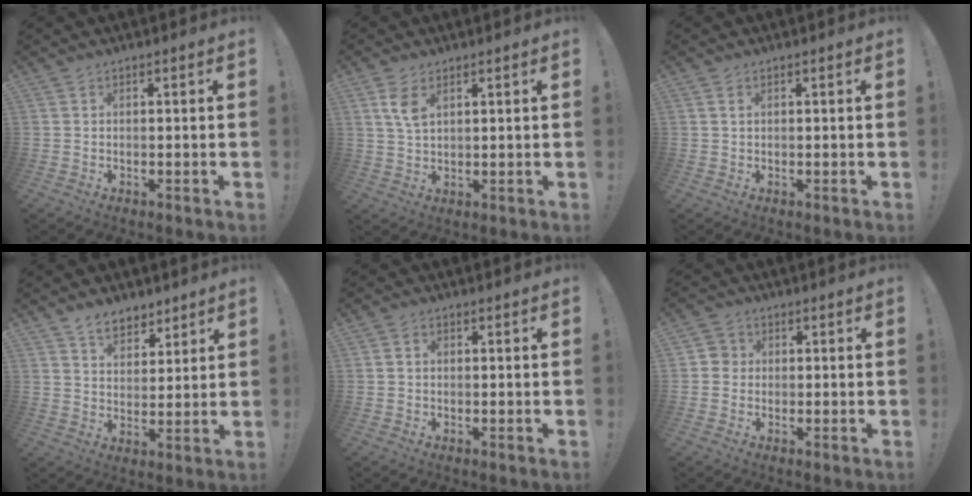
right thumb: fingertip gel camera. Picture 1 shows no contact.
{"total": 5.4, "force": [2.5, 2.6, 3.9], "torque": [-0.065, -0.009, 0.045]}
{"total": 0.9, "force": [0.4, 0.4, 0.7], "torque": [-0.006, -0.002, 0.005]}
{"total": 7.4, "force": [5.6, 4.3, 2.2], "torque": [-0.036, -0.034, 0.107]}
{"total": 1.2, "force": [-0.2, 1.0, 0.7], "torque": [-0.004, 0.002, -0.004]}
{"total": 3.3, "force": [-0.4, 3.1, 0.9], "torque": [-0.012, 0.009, -0.007]}